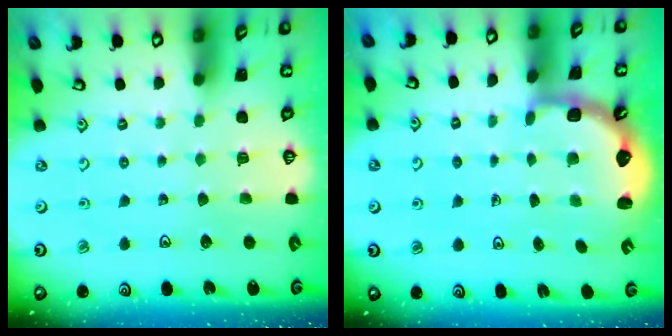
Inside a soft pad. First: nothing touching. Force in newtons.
{"total": 2.5, "press": 2.1, "slide": 1.3}